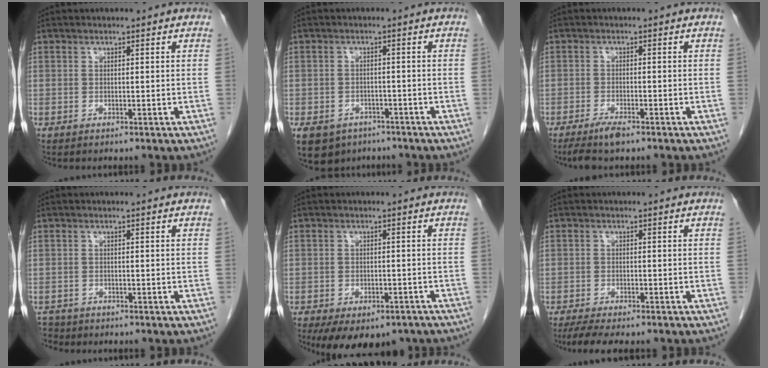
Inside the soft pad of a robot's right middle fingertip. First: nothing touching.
{"total": 11.2, "force": [-6.6, 8.2, 3.7], "torque": [-0.104, -0.009, -0.088]}
{"total": 3.8, "force": [-2.9, 0.6, 2.4], "torque": [-0.050, -0.007, -0.052]}
{"total": 2.5, "force": [-2.3, 1.0, -0.3], "torque": [-0.002, -0.004, -0.041]}
{"total": 11.6, "force": [-8.2, 6.2, 5.4], "torque": [-0.090, -0.004, -0.105]}
{"total": 6.6, "force": [-5.5, 1.8, 3.3], "torque": [-0.050, -0.012, -0.084]}